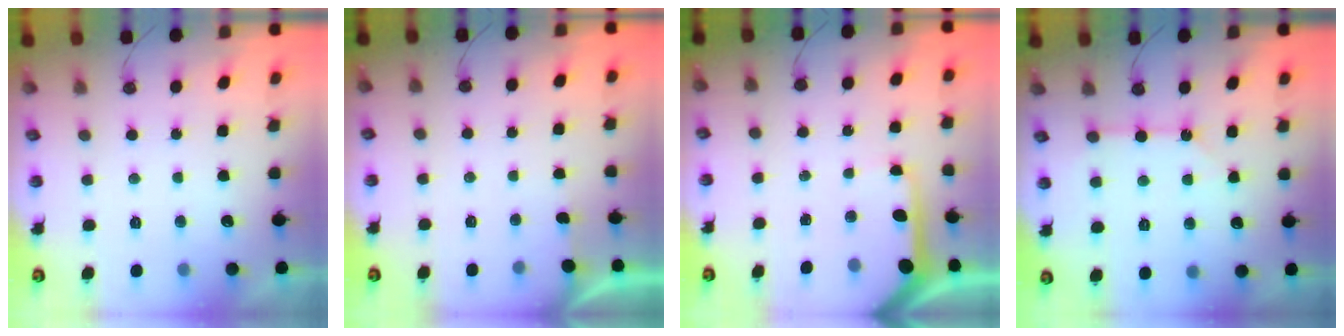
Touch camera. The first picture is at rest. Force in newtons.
{"total": 1.3, "press": 1.2, "slide": 0.2}
{"total": 7.5, "press": 7.5, "slide": 0.8}
{"total": 3.4, "press": 3.4, "slide": 0.1}